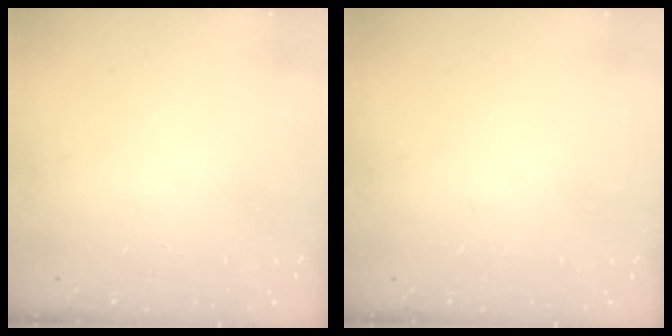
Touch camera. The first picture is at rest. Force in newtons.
{"total": 0.0}